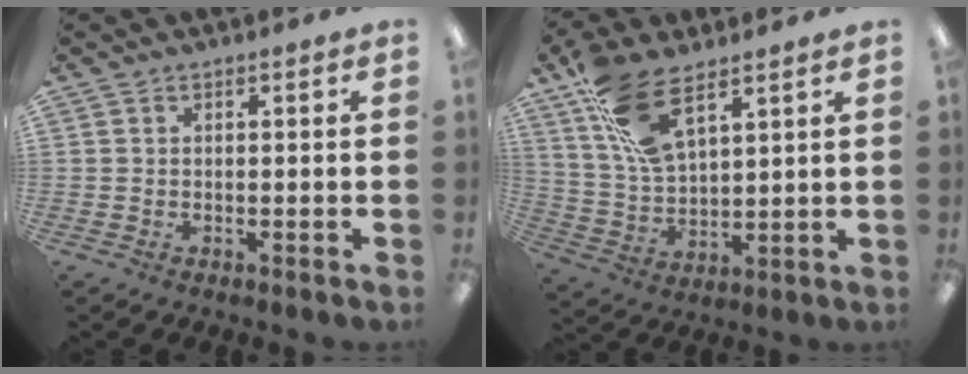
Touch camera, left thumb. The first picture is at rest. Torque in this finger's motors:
{"motor_torque": [0.19, 0.50, 1.84, -0.90, 0.15]}